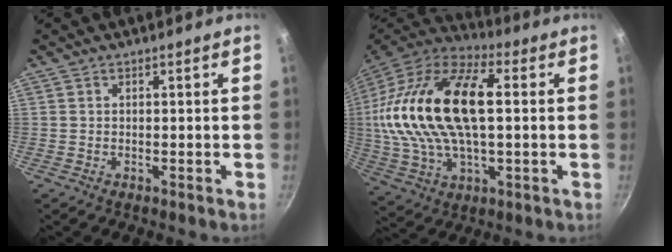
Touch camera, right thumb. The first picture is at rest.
{"total": 26.5, "force": [2.8, 13.6, 22.6], "torque": [-0.446, 0.024, 0.044]}